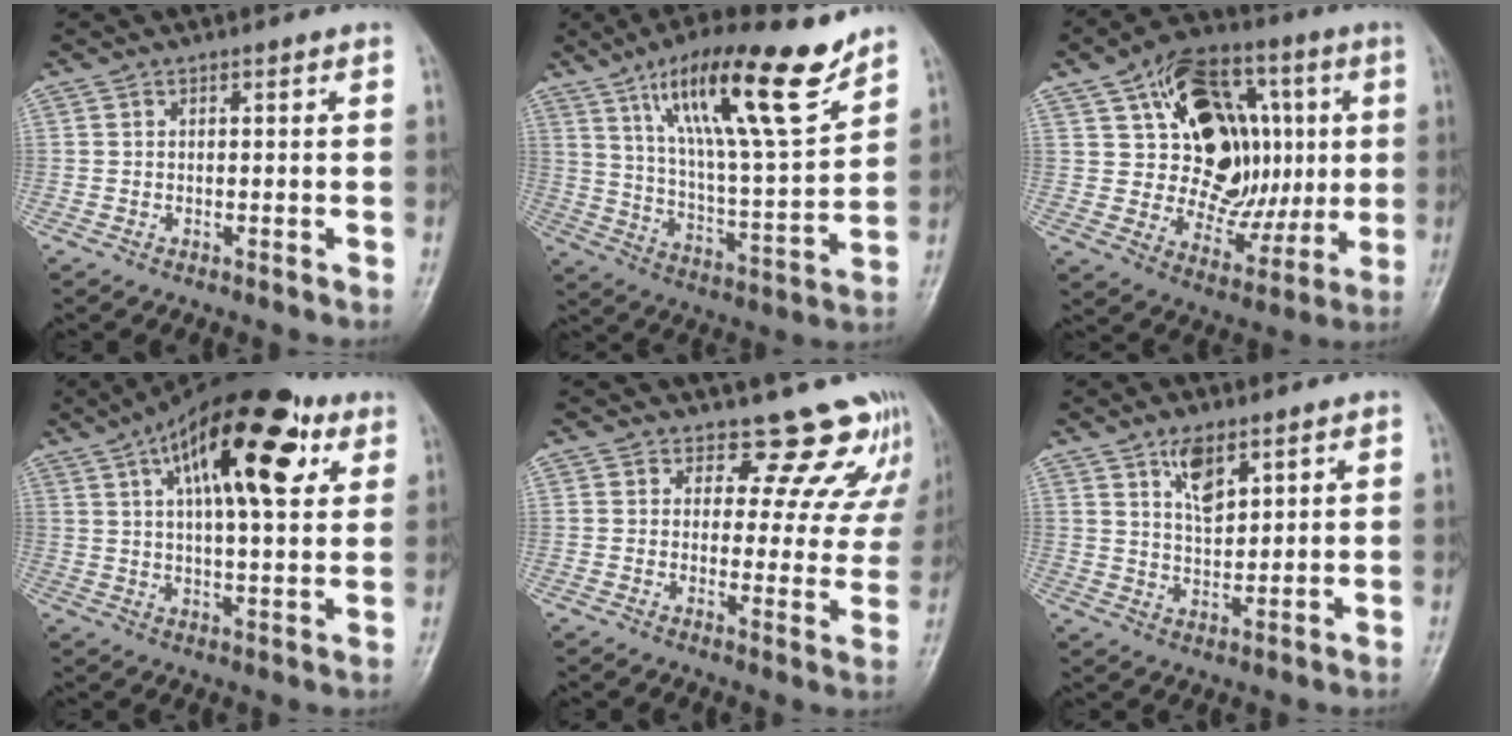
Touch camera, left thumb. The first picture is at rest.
{"total": 20.9, "force": [13.0, 4.1, 15.8], "torque": [-0.238, -0.056, 0.225]}
{"total": 22.5, "force": [4.0, 15.6, 15.7], "torque": [-0.185, 0.006, 0.072]}
{"total": 21.2, "force": [9.0, 8.4, 17.3], "torque": [-0.253, 0.000, 0.136]}
{"total": 13.4, "force": [11.8, 5.9, 2.1], "torque": [0.030, -0.077, 0.111]}
{"total": 6.4, "force": [3.5, 3.1, 4.3], "torque": [-0.059, -0.025, 0.065]}